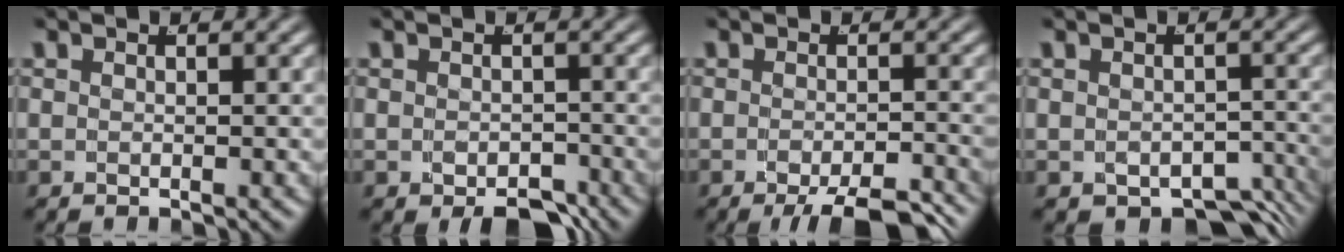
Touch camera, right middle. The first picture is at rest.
{"total": 3.1, "force": [-2.3, 1.2, 1.8], "torque": [-0.023, -0.018, -0.028]}
{"total": 5.9, "force": [-4.4, 1.4, 3.6], "torque": [-0.040, -0.012, -0.064]}
{"total": 6.7, "force": [-5.4, 3.2, 2.5], "torque": [-0.019, -0.022, -0.075]}